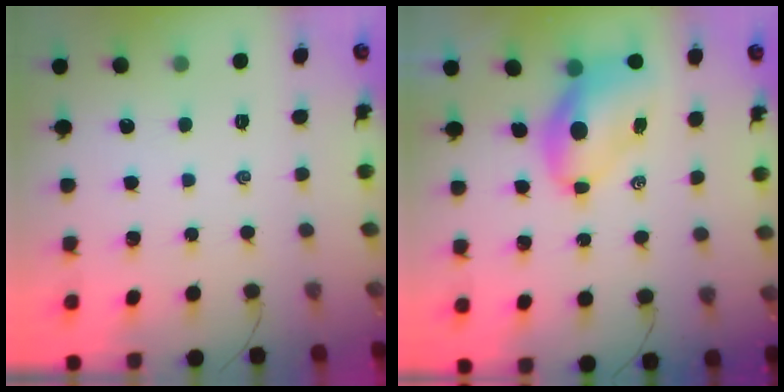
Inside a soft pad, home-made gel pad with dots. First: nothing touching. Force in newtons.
{"total": 7.8, "press": 7.6, "slide": 1.8}